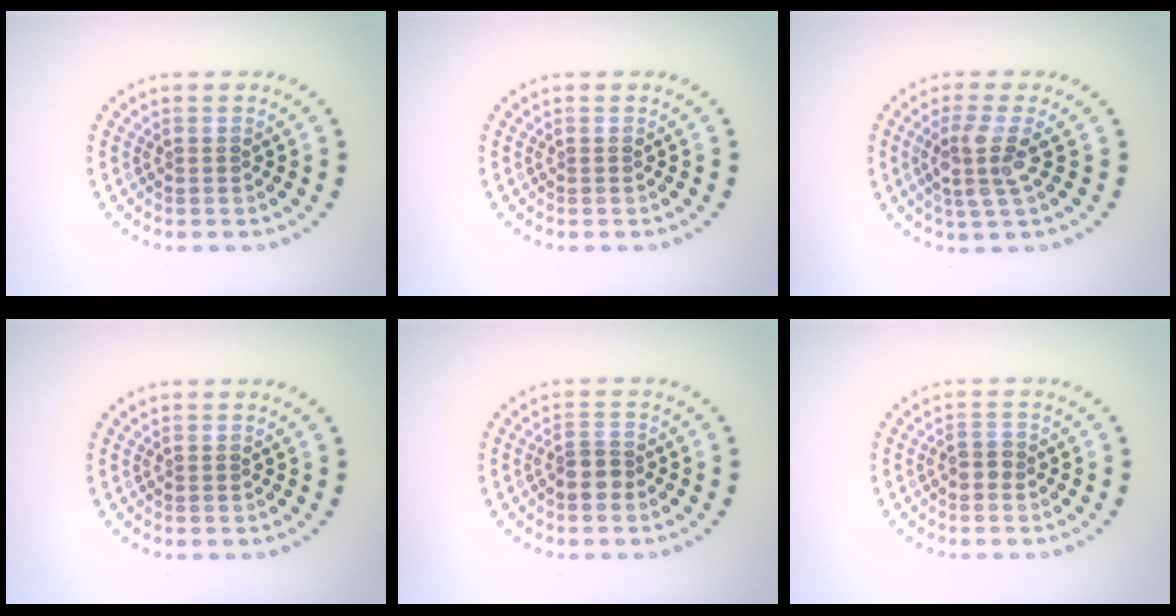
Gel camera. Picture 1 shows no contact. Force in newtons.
{"total": 0.0}
{"total": 3.1, "press": 2.4, "slide": 1.9}
{"total": 0.0}
{"total": 2.1, "press": 1.7, "slide": 1.1}
{"total": 1.2, "press": 1.1, "slide": 0.5}